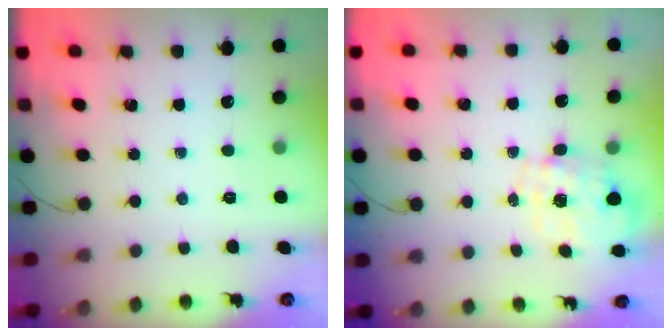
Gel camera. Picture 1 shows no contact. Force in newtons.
{"total": 1.3, "press": 1.2, "slide": 0.5}